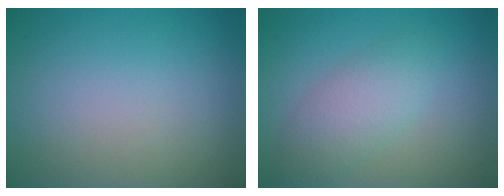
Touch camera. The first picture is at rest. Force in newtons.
{"total": 3.5, "press": 3.5, "slide": 0.1}